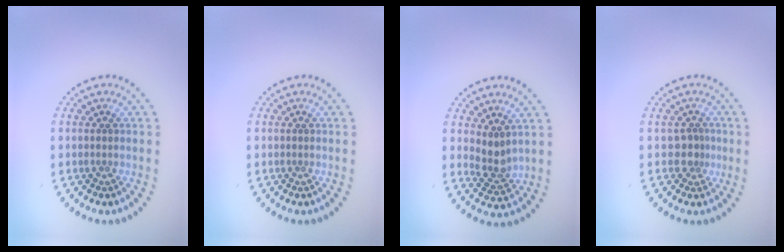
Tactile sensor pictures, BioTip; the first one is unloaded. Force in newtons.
{"total": 0.0}
{"total": 2.1, "press": 1.7, "slide": 1.2}
{"total": 1.5, "press": 1.0, "slide": 1.1}